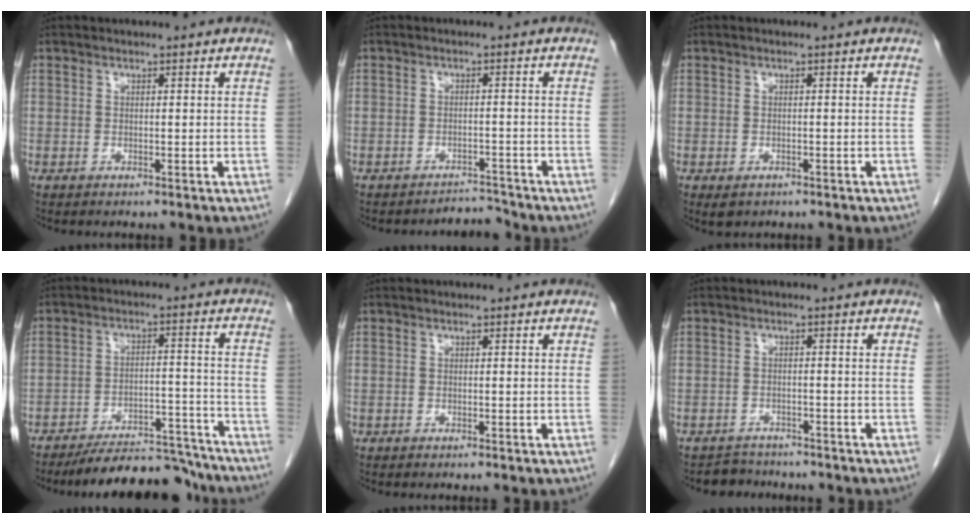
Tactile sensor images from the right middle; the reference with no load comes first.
{"total": 2.5, "force": [-2.2, -0.1, -1.2], "torque": [0.022, -0.001, -0.030]}
{"total": 1.6, "force": [-0.9, 1.1, 0.7], "torque": [-0.011, 0.000, -0.004]}
{"total": 13.7, "force": [-12.9, 2.5, 3.8], "torque": [-0.046, 0.017, -0.186]}
{"total": 0.0}
{"total": 2.9, "force": [-2.6, 1.0, -0.7], "torque": [0.005, -0.003, -0.043]}